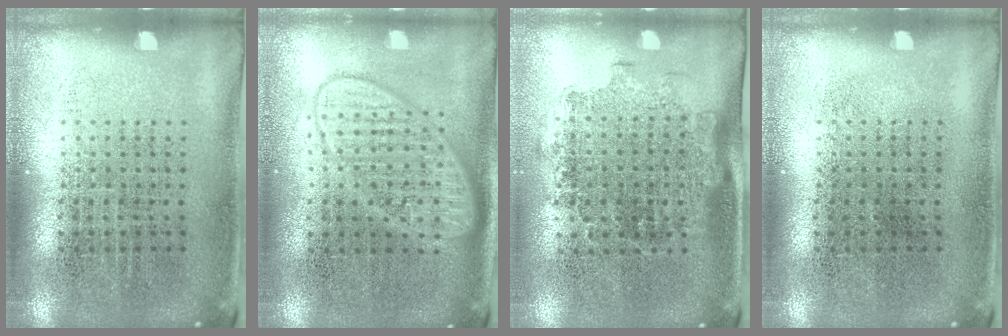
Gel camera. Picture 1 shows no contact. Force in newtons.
{"total": 2.9, "press": 2.9, "slide": 0.4}
{"total": 1.3, "press": 1.1, "slide": 0.7}
{"total": 0.0}